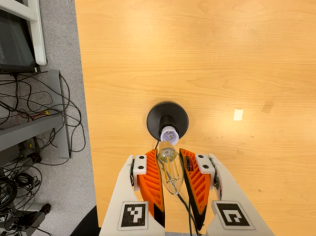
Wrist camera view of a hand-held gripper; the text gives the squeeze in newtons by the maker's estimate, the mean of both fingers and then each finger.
{"total": 19.5, "left": 21.2, "right": 17.7}